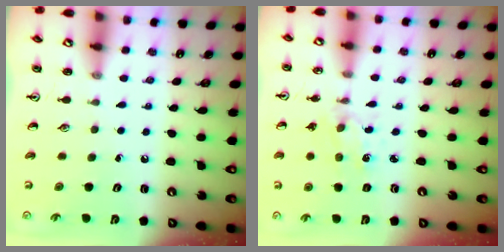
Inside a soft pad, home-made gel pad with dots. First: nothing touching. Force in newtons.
{"total": 1.4, "press": 1.4, "slide": 0.3}